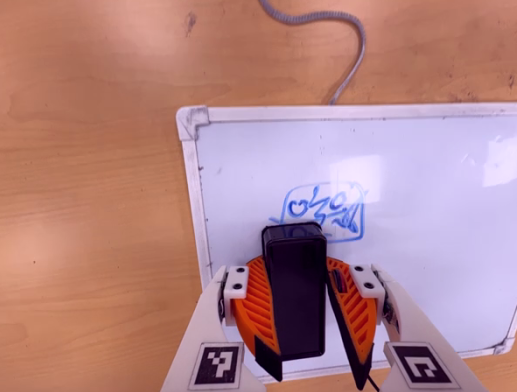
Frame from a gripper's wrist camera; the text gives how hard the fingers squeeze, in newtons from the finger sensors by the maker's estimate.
{"total": 14.6, "left": 16.9, "right": 12.2}